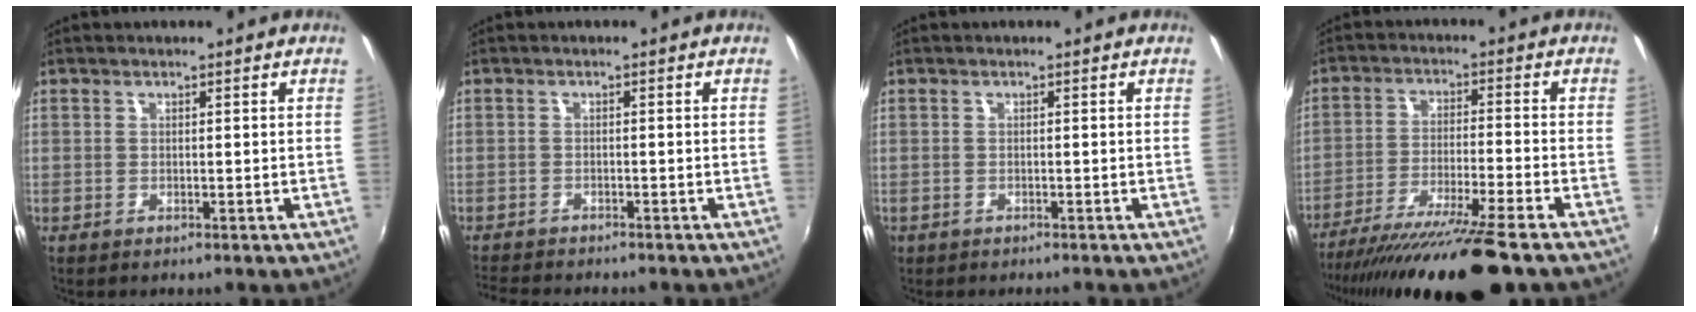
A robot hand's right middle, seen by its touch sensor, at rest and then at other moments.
{"total": 5.9, "force": [-5.4, 0.7, 2.0], "torque": [-0.058, -0.020, -0.093]}
{"total": 0.8, "force": [-0.7, 0.5, 0.1], "torque": [-0.008, -0.002, -0.012]}
{"total": 17.7, "force": [-14.5, -0.4, 10.2], "torque": [-0.195, -0.043, -0.240]}